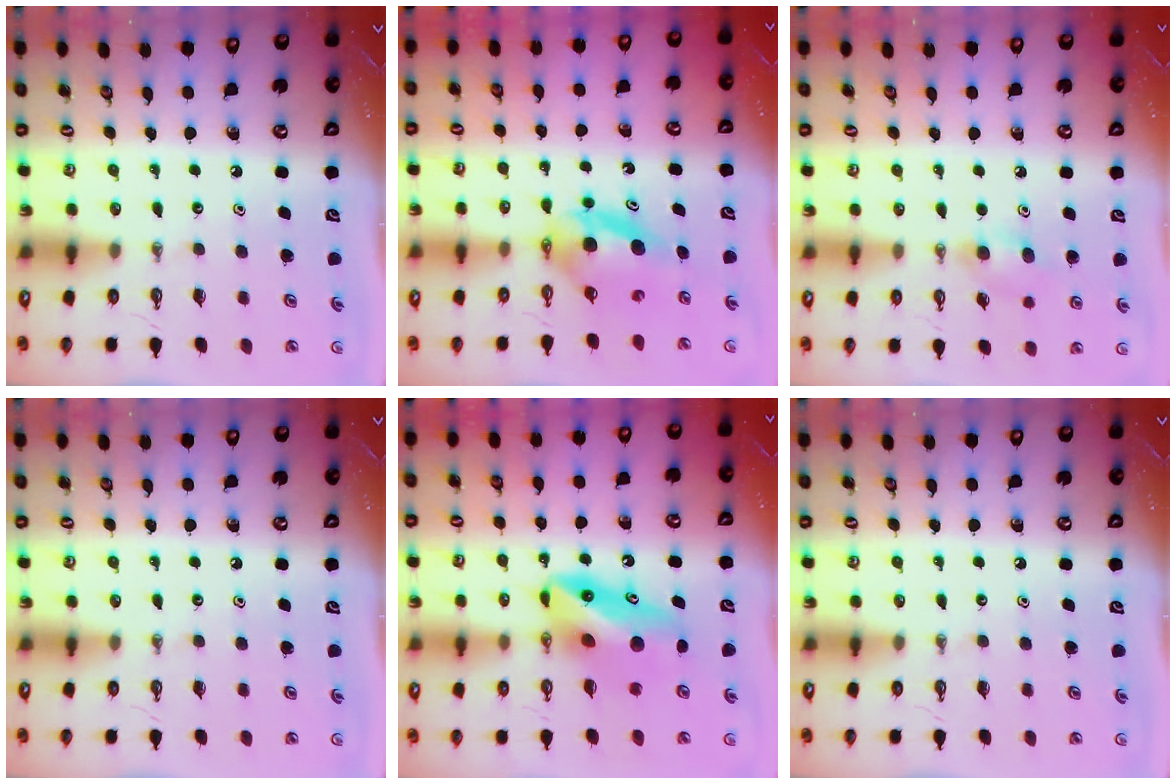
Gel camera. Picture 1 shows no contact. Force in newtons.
{"total": 6.9, "press": 6.2, "slide": 3.1}
{"total": 7.4, "press": 7.2, "slide": 1.4}
{"total": 0.0}
{"total": 10.3, "press": 9.6, "slide": 3.7}
{"total": 0.0}